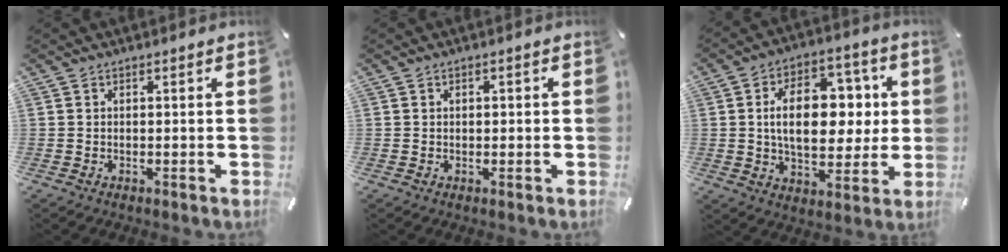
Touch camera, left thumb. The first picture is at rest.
{"total": 0.8, "force": [0.0, 0.7, 0.5], "torque": [-0.010, 0.004, -0.002]}
{"total": 17.4, "force": [2.1, 11.2, 13.1], "torque": [-0.207, 0.007, 0.035]}